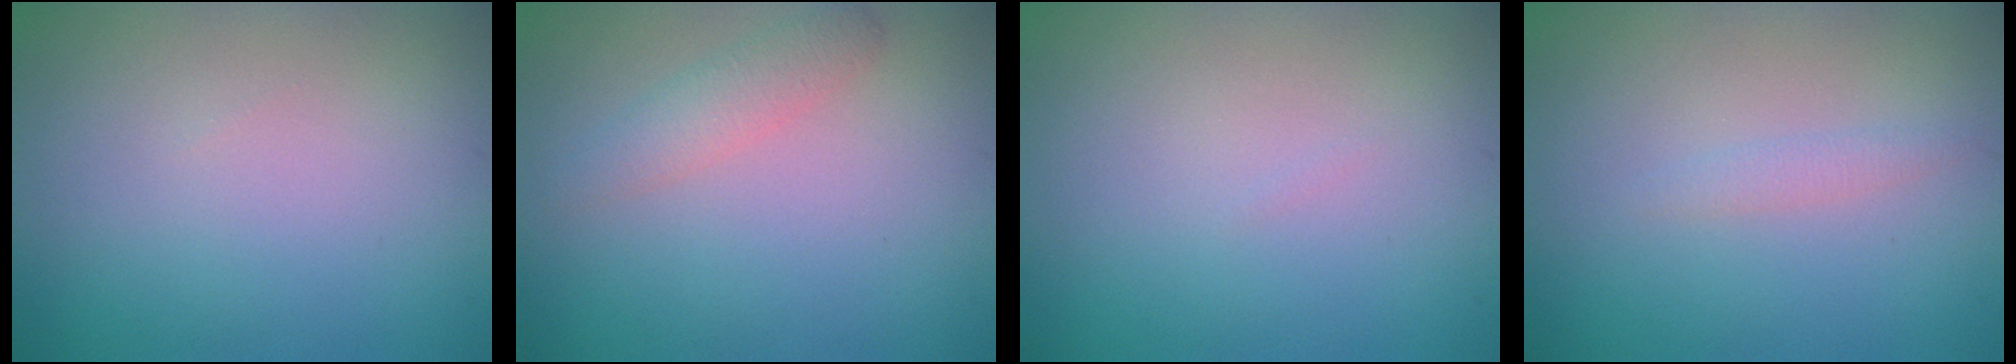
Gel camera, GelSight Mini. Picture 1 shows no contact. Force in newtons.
{"total": 1.9, "press": 1.9, "slide": 0.0}
{"total": 0.0}
{"total": 0.9, "press": 0.9, "slide": 0.0}